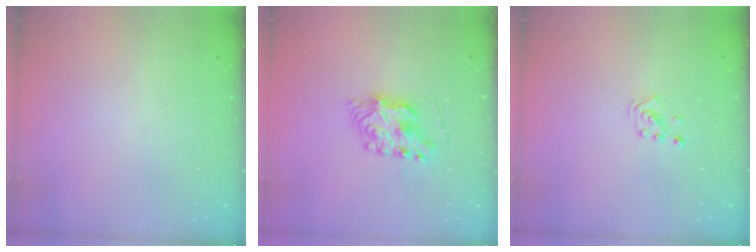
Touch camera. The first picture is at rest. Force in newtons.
{"total": 8.2, "press": 8.2, "slide": 0.5}
{"total": 1.4, "press": 1.4, "slide": 0.1}